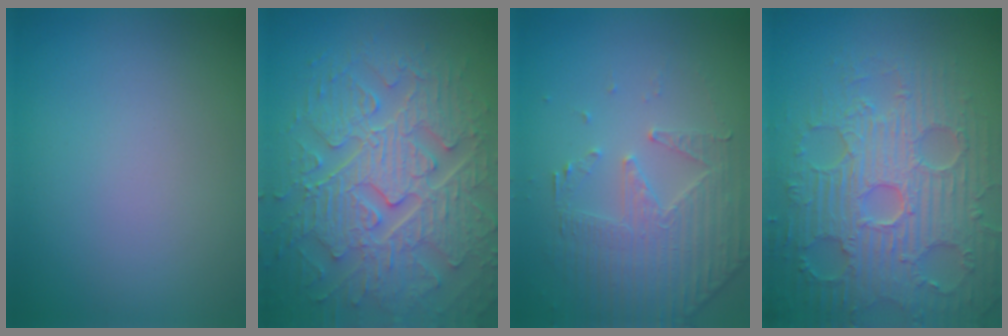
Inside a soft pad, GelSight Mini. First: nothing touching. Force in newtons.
{"total": 9.3, "press": 6.8, "slide": 6.4}
{"total": 4.9, "press": 3.8, "slide": 3.0}
{"total": 8.7, "press": 6.5, "slide": 5.9}